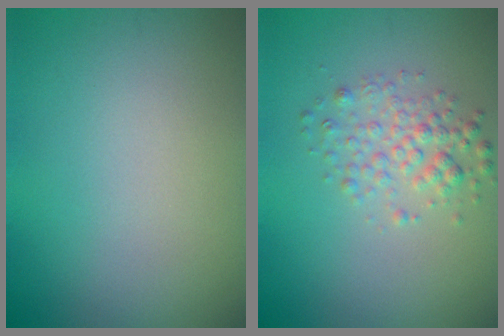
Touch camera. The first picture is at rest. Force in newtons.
{"total": 2.5, "press": 2.5, "slide": 0.1}